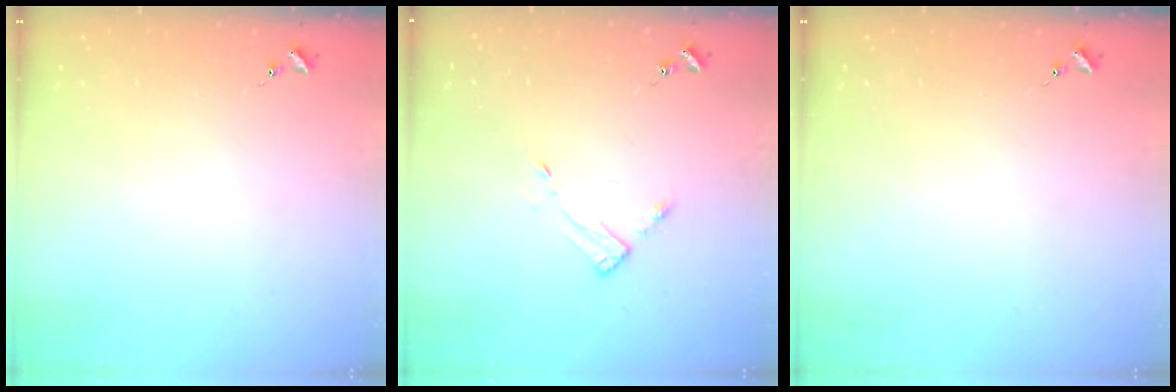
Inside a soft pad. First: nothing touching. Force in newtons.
{"total": 3.7, "press": 3.6, "slide": 0.4}
{"total": 0.0}